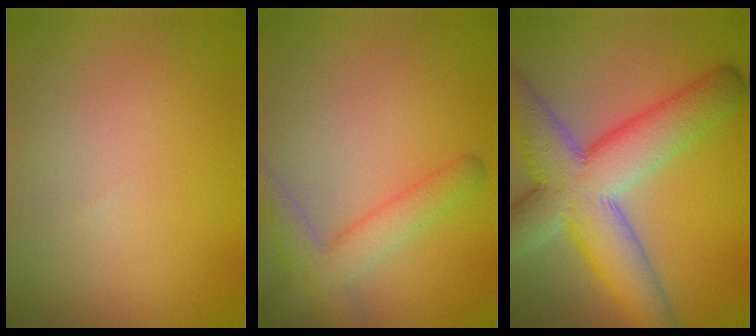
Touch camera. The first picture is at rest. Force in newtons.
{"total": 4.1, "press": 4.1, "slide": 0.3}
{"total": 11.1, "press": 11.1, "slide": 0.8}